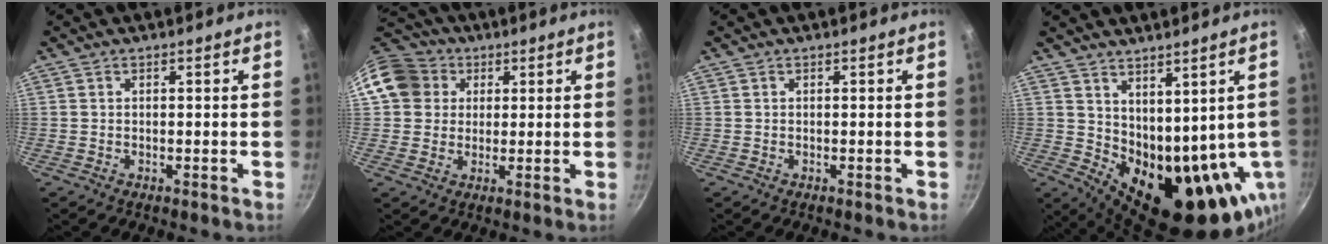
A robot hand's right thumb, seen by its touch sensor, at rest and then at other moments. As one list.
[{"total": 11.0, "force": [3.2, 9.7, 4.2], "torque": [-0.059, 0.019, 0.048]}, {"total": 0.0}, {"total": 17.3, "force": [2.6, 10.6, 13.4], "torque": [-0.165, -0.012, 0.085]}]